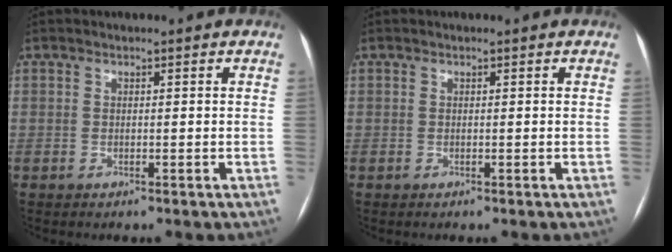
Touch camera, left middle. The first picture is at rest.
{"total": 0.0}